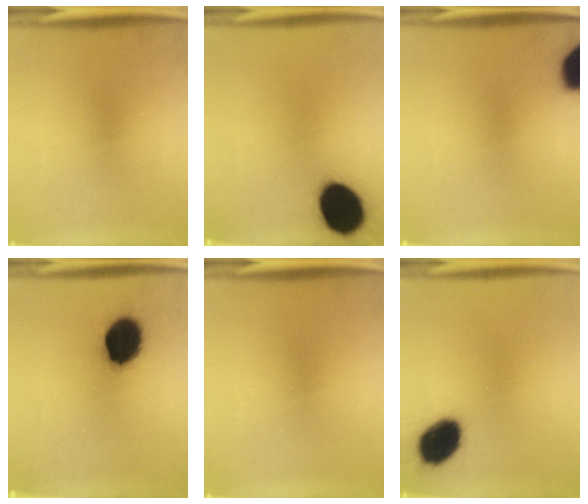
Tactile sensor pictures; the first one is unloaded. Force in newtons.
{"total": 15.2}
{"total": 14.7}
{"total": 13.0}
{"total": 0.0}
{"total": 11.9}